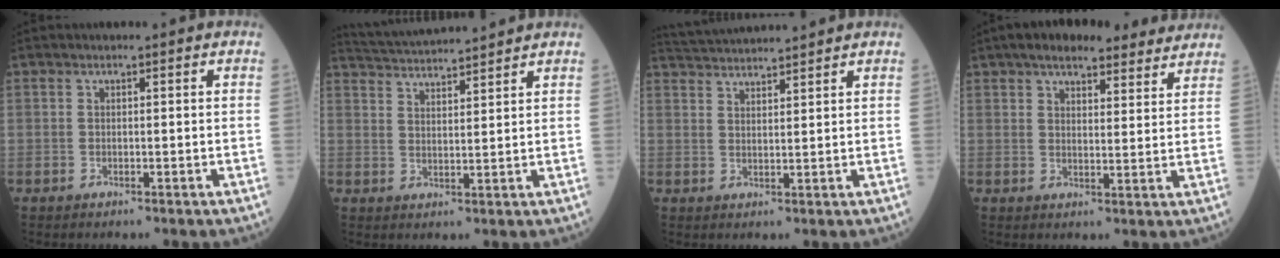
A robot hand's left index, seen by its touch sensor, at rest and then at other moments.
{"total": 11.0, "force": [10.5, -0.3, 3.3], "torque": [-0.072, 0.025, 0.167]}
{"total": 9.3, "force": [8.9, -0.6, 2.4], "torque": [-0.053, 0.030, 0.144]}
{"total": 13.1, "force": [10.9, 3.8, 6.2], "torque": [-0.073, 0.026, 0.141]}